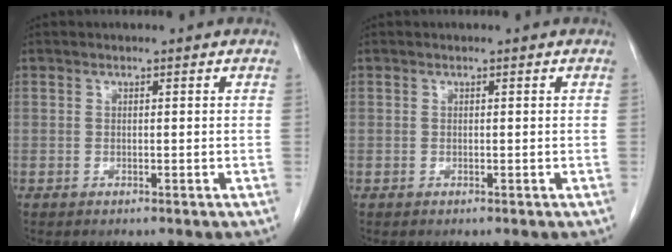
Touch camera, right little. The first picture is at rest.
{"total": 0.0}